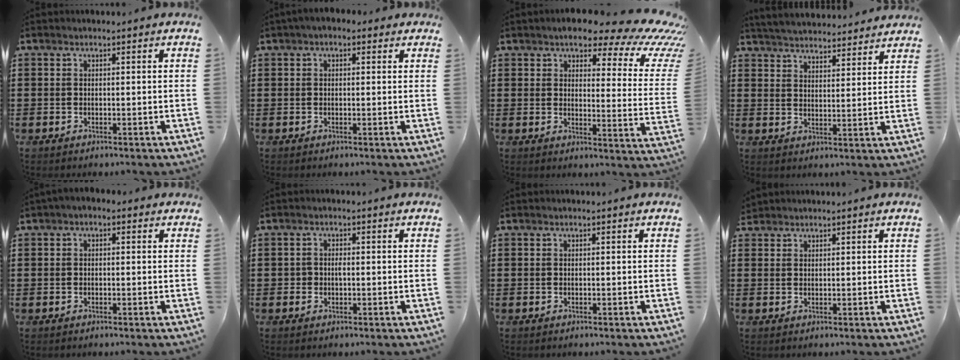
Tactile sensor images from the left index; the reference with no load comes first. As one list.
[{"total": 1.6, "force": [0.4, 1.1, 1.1], "torque": [-0.023, 0.008, 0.007]}, {"total": 7.8, "force": [6.0, 2.0, 4.4], "torque": [-0.079, -0.038, 0.098]}, {"total": 4.4, "force": [4.4, -0.1, 0.1], "torque": [-0.022, -0.028, 0.077]}, {"total": 1.0, "force": [-0.5, 0.5, 0.7], "torque": [-0.013, 0.002, -0.011]}, {"total": 1.3, "force": [-0.3, 0.9, 0.9], "torque": [-0.019, 0.004, -0.007]}, {"total": 0.0}, {"total": 1.2, "force": [1.1, 0.4, 0.0], "torque": [-0.004, 0.001, 0.022]}]